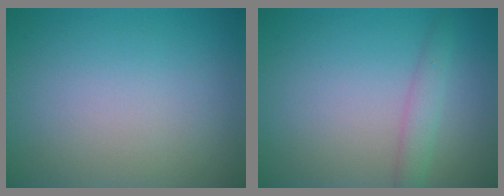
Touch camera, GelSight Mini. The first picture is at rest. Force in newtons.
{"total": 1.8, "press": 1.8, "slide": 0.0}